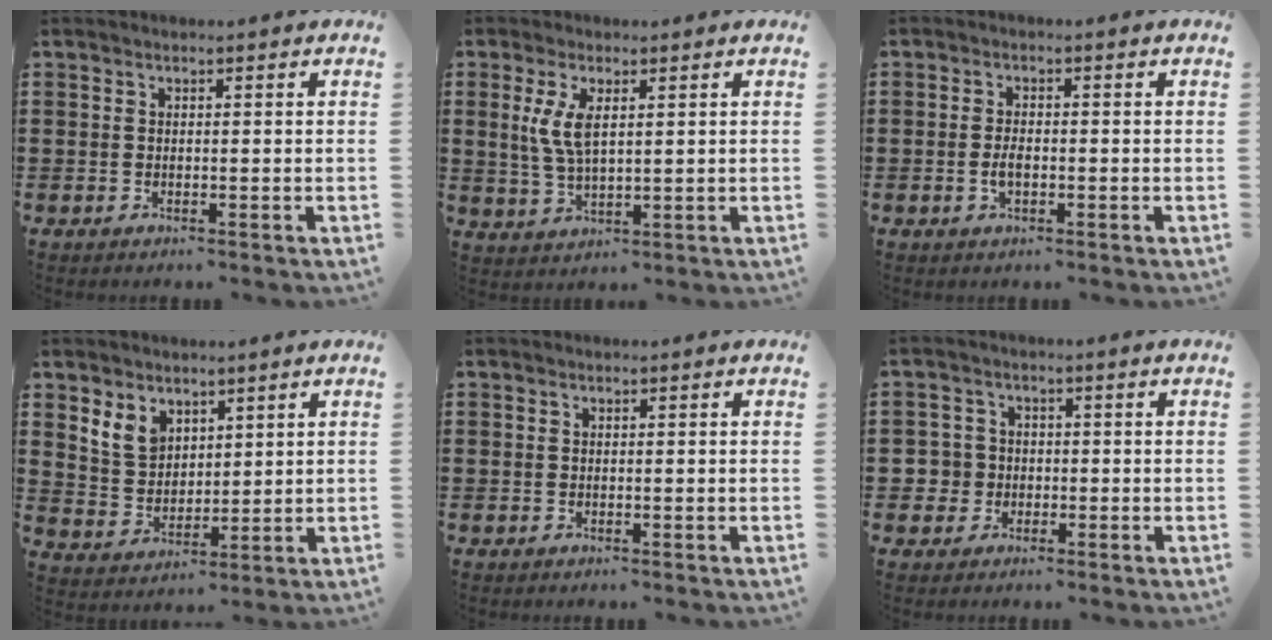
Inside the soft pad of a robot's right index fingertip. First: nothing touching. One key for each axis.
{"total": 5.6, "fx": 1.5, "fy": 2.3, "fz": 4.9, "tx": -0.110, "ty": 0.004, "tz": 0.024}
{"total": 2.3, "fx": -0.5, "fy": 1.1, "fz": 2.0, "tx": -0.038, "ty": 0.000, "tz": -0.009}
{"total": 5.6, "fx": 3.3, "fy": 4.1, "fz": 2.0, "tx": -0.060, "ty": 0.010, "tz": 0.064}
{"total": 0.0}
{"total": 3.5, "fx": -0.6, "fy": 3.4, "fz": 0.7, "tx": -0.035, "ty": 0.006, "tz": -0.018}